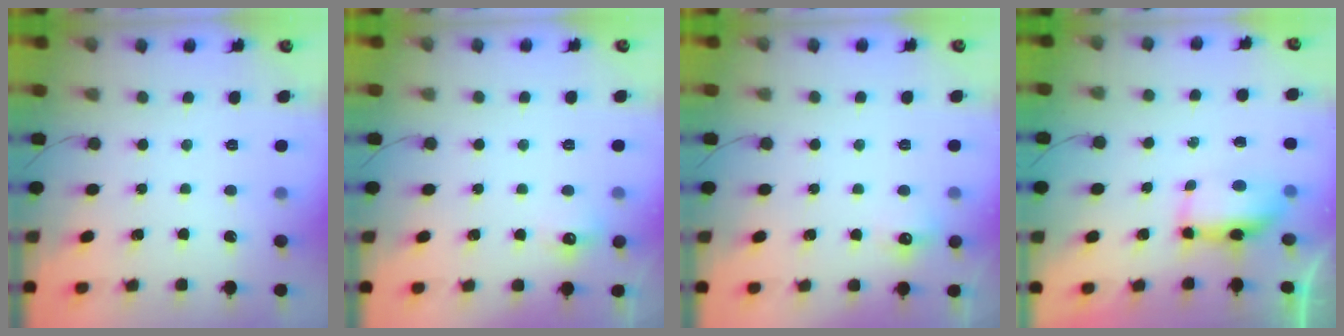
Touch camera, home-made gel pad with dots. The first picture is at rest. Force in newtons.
{"total": 6.2, "press": 5.9, "slide": 1.8}
{"total": 6.2, "press": 5.9, "slide": 1.8}
{"total": 6.8, "press": 6.8, "slide": 0.8}